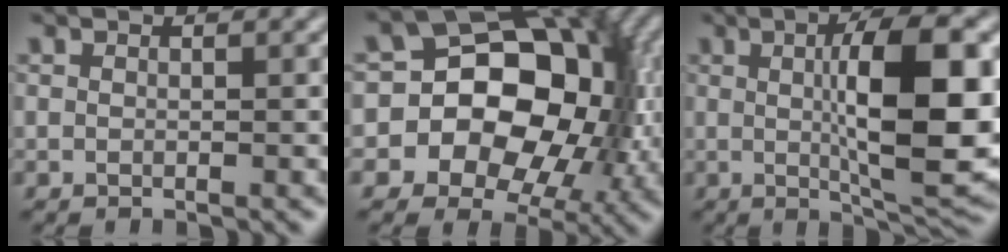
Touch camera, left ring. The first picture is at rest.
{"total": 14.4, "force": [-1.3, 11.4, 8.8], "torque": [-0.103, 0.009, -0.041]}
{"total": 9.4, "force": [0.3, 2.0, 9.2], "torque": [-0.133, 0.005, 0.016]}